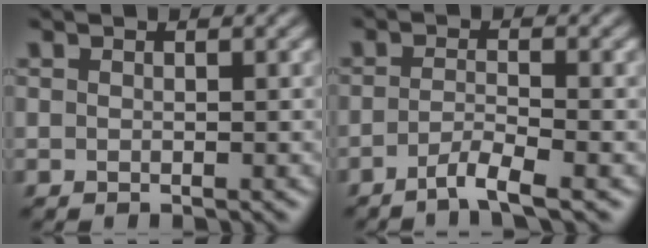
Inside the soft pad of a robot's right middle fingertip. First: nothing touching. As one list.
[{"total": 2.6, "force": [-1.6, 0.3, 2.0], "torque": [-0.034, -0.001, -0.042]}]